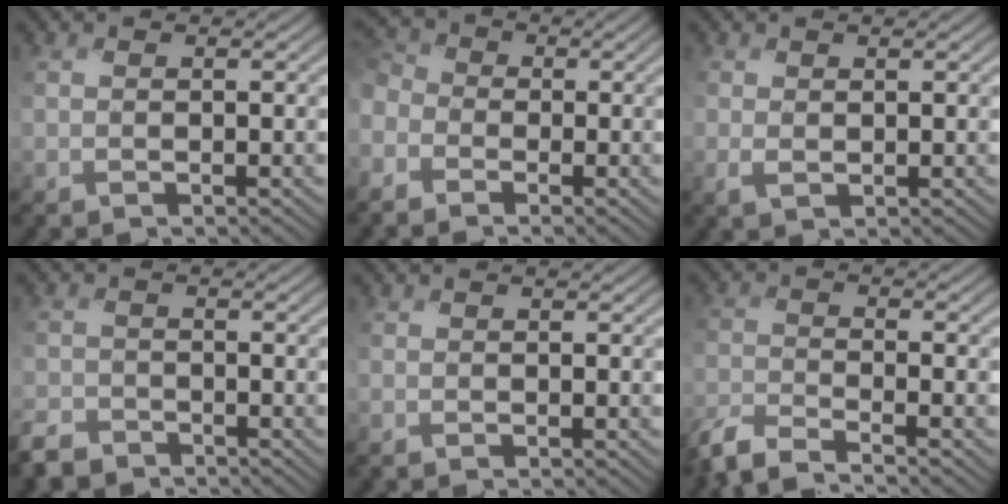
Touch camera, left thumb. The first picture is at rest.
{"total": 5.7, "force": [-2.4, 4.4, 2.8], "torque": [-0.103, -0.006, -0.054]}
{"total": 1.6, "force": [0.4, 1.1, 1.1], "torque": [-0.028, 0.001, 0.009]}
{"total": 4.0, "force": [-3.5, 1.8, 0.9], "torque": [-0.021, -0.009, -0.077]}
{"total": 0.6, "force": [-0.3, 0.5, 0.0], "torque": [-0.003, -0.005, -0.008]}
{"total": 6.1, "force": [-5.2, 1.1, 2.9], "torque": [-0.064, -0.011, -0.112]}